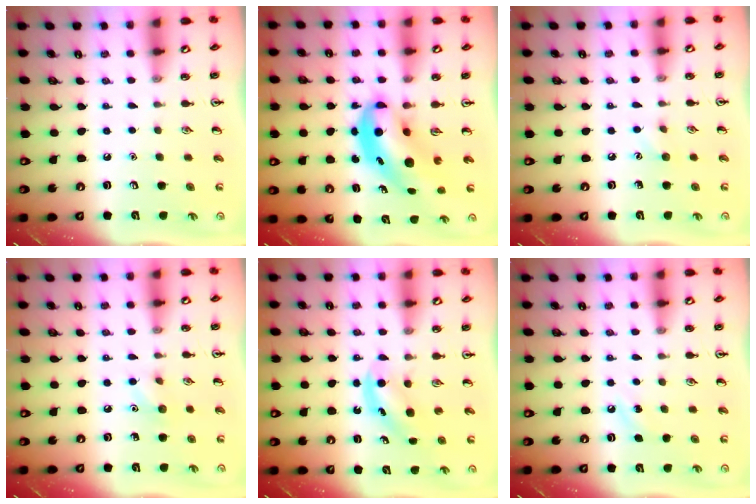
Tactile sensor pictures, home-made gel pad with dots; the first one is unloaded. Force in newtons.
{"total": 8.0, "press": 7.8, "slide": 2.1}
{"total": 4.7, "press": 4.5, "slide": 1.3}
{"total": 5.9, "press": 5.6, "slide": 1.6}
{"total": 4.0, "press": 4.0, "slide": 0.8}
{"total": 3.3, "press": 3.1, "slide": 1.2}